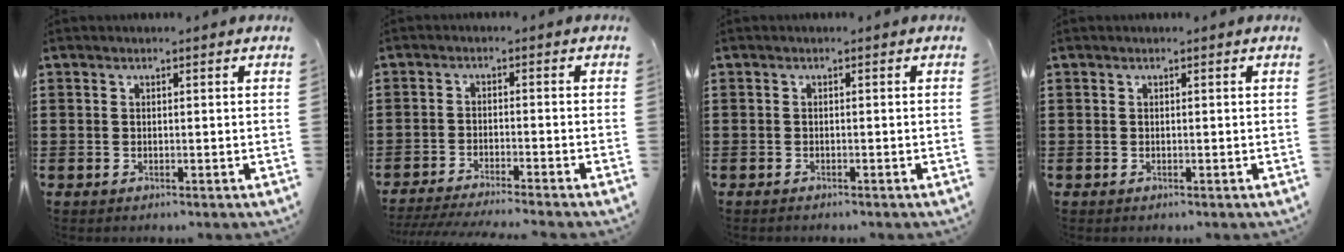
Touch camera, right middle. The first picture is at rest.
{"total": 3.2, "force": [-3.0, -0.4, 0.8], "torque": [-0.022, -0.007, -0.063]}
{"total": 0.5, "force": [-0.5, 0.0, 0.0], "torque": [-0.002, -0.001, -0.010]}
{"total": 0.0}